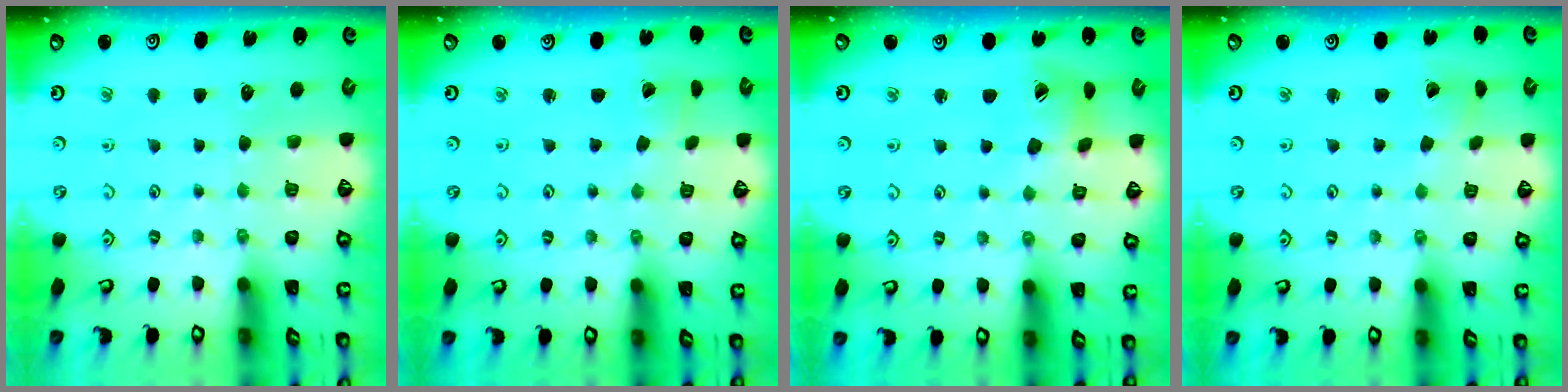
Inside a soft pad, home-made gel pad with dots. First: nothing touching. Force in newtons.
{"total": 1.3, "press": 1.3, "slide": 0.1}
{"total": 7.3, "press": 7.2, "slide": 0.8}
{"total": 2.0, "press": 2.0, "slide": 0.3}